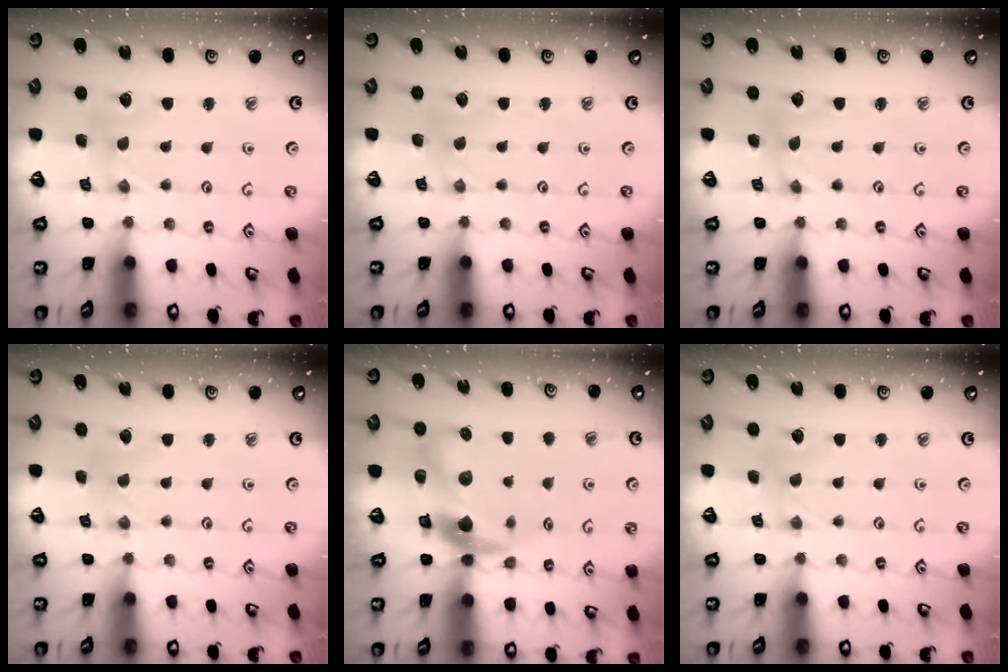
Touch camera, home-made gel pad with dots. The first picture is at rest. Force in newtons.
{"total": 1.0, "press": 1.0, "slide": 0.2}
{"total": 0.0}
{"total": 0.0}
{"total": 13.2, "press": 13.1, "slide": 1.8}
{"total": 1.3, "press": 1.3, "slide": 0.2}